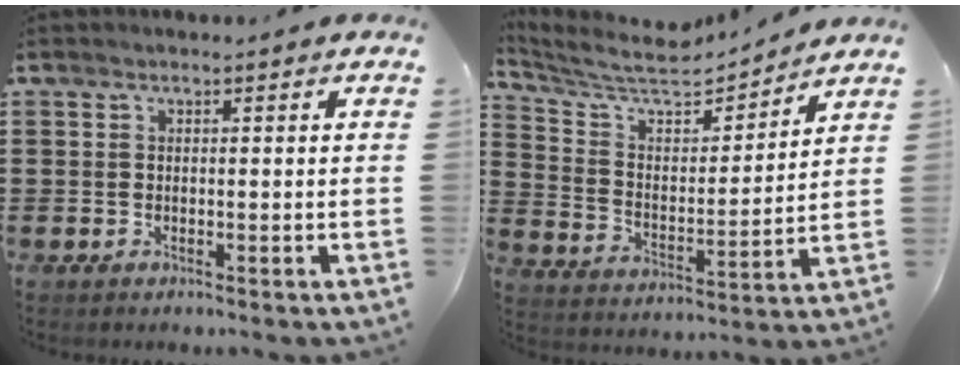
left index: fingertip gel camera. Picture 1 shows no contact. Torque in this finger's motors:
{"motor_torque": [0.02, -0.02, 0.11, 0.04]}